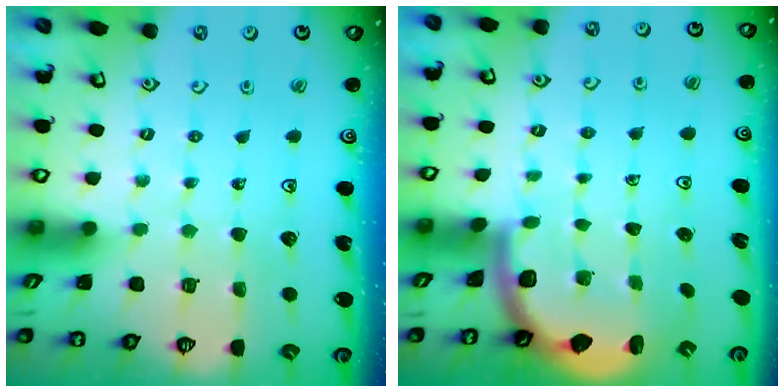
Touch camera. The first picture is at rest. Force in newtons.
{"total": 1.6, "press": 1.6, "slide": 0.1}